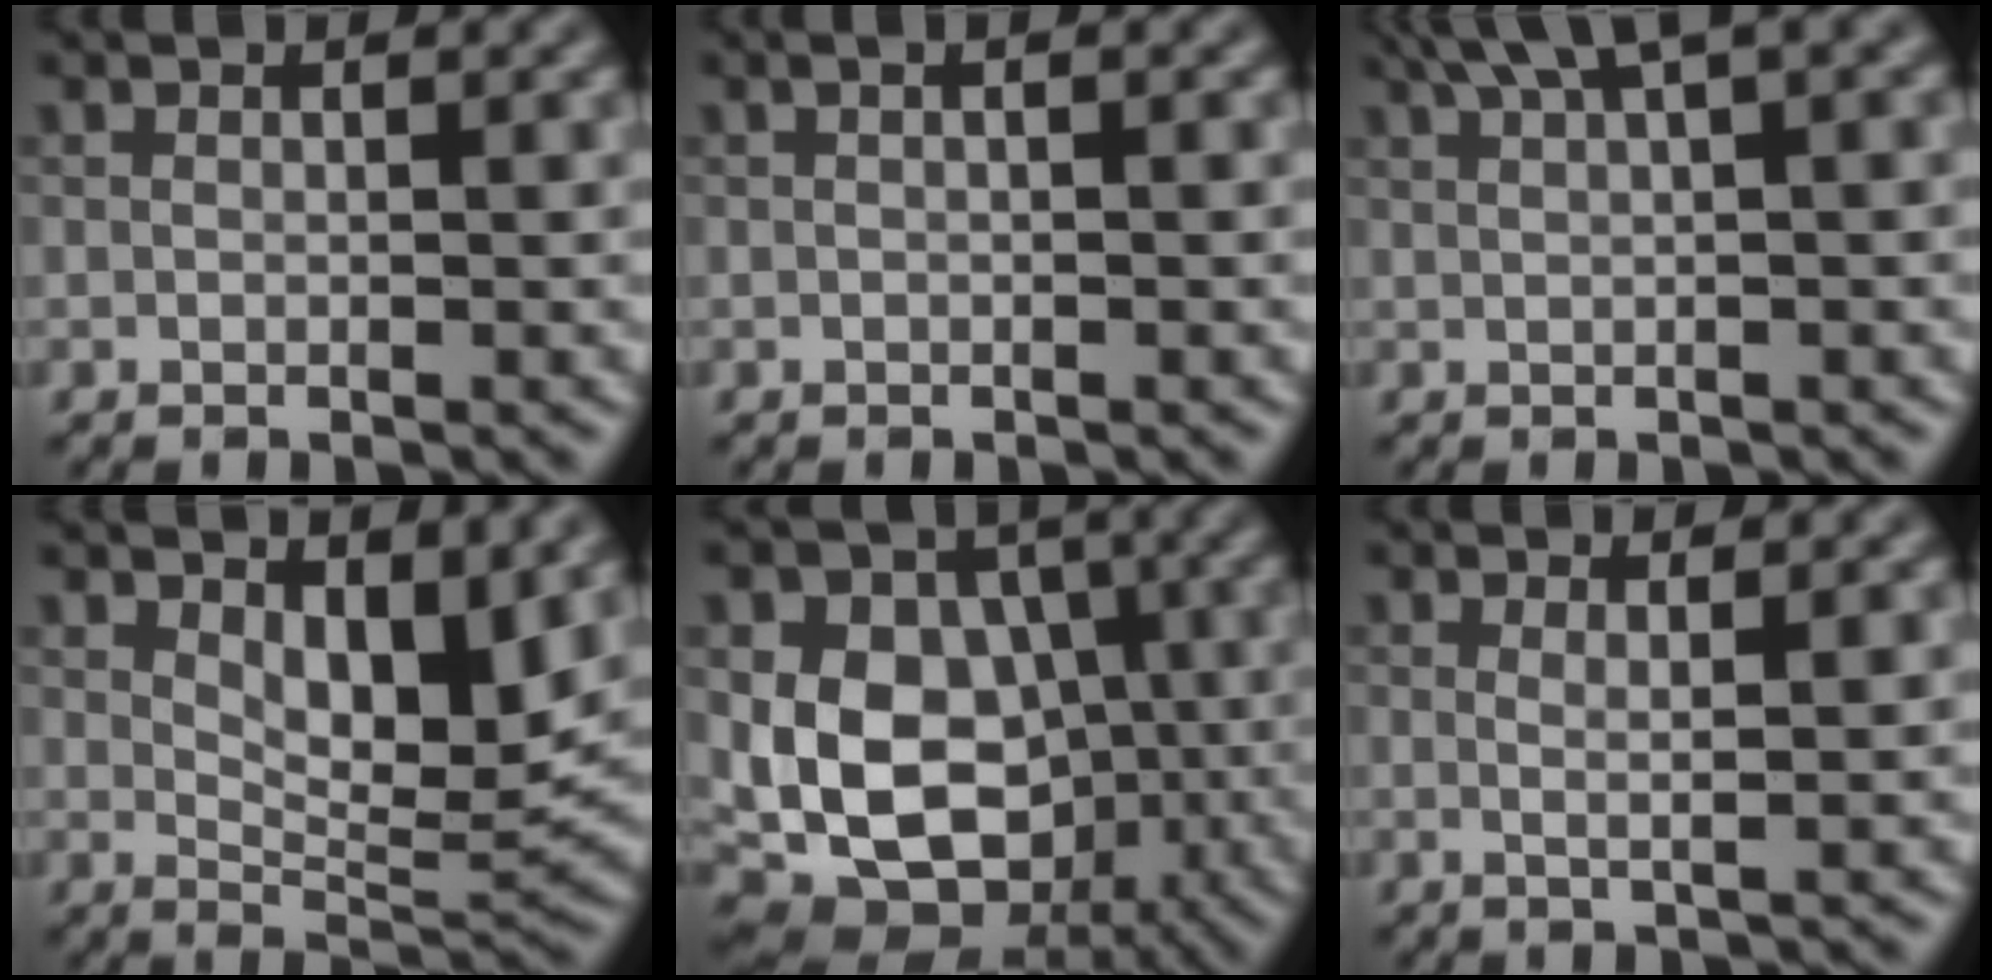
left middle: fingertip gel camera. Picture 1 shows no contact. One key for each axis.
{"total": 1.0, "fx": 0.3, "fy": 0.2, "fz": 0.9, "tx": -0.017, "ty": -0.001, "tz": 0.002}
{"total": 4.8, "fx": 3.1, "fy": 0.8, "fz": 3.6, "tx": -0.055, "ty": 0.022, "tz": 0.053}
{"total": 5.7, "fx": 2.3, "fy": 2.5, "fz": 4.5, "tx": -0.071, "ty": -0.014, "tz": 0.041}
{"total": 12.4, "fx": -1.4, "fy": 9.7, "fz": 7.7, "tx": -0.107, "ty": 0.007, "tz": -0.045}
{"total": 1.5, "fx": 0.6, "fy": 0.5, "fz": 1.3, "tx": -0.017, "ty": -0.002, "tz": 0.003}